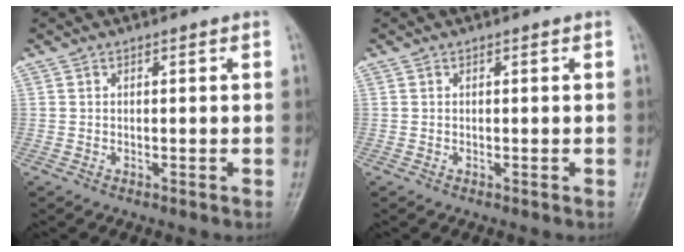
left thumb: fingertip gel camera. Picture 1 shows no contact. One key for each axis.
{"total": 0.0}